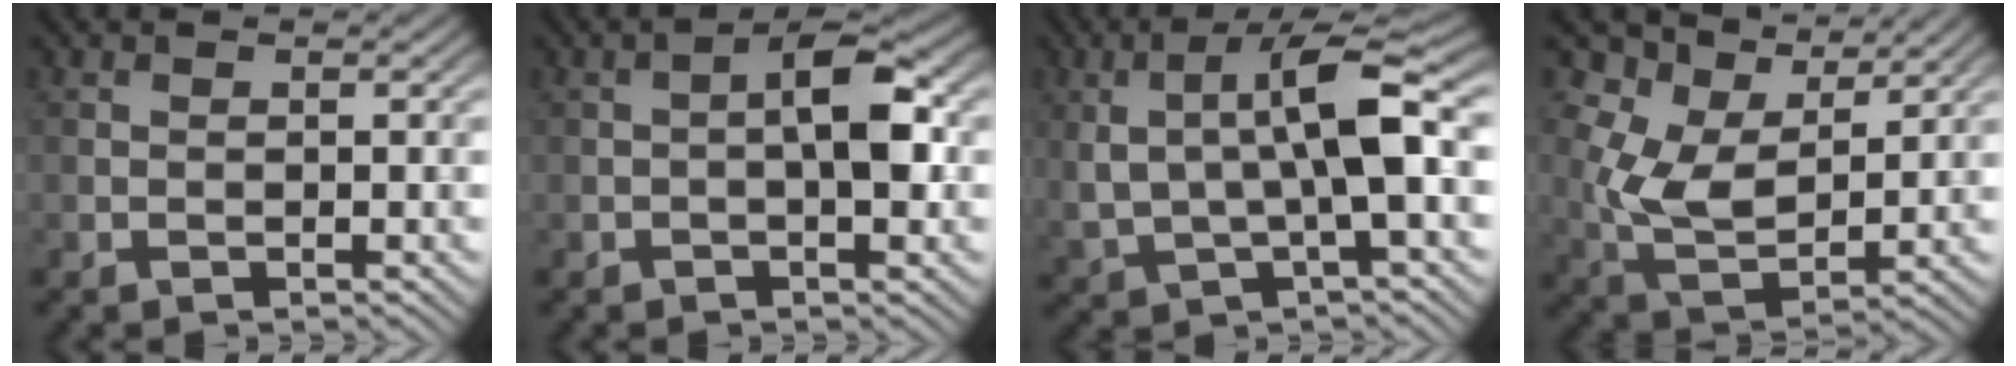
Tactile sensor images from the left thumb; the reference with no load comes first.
{"total": 4.9, "force": [-0.4, 1.6, 4.6], "torque": [-0.071, 0.013, -0.014]}
{"total": 9.5, "force": [1.5, 2.9, 8.9], "torque": [-0.172, 0.006, 0.028]}
{"total": 9.3, "force": [5.0, 5.2, 5.9], "torque": [-0.146, 0.003, 0.100]}